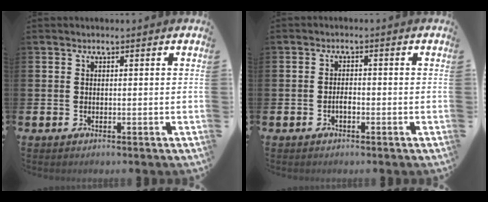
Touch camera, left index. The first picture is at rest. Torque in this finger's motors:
{"motor_torque": [0.45, 0.39, 0.00, 0.07]}